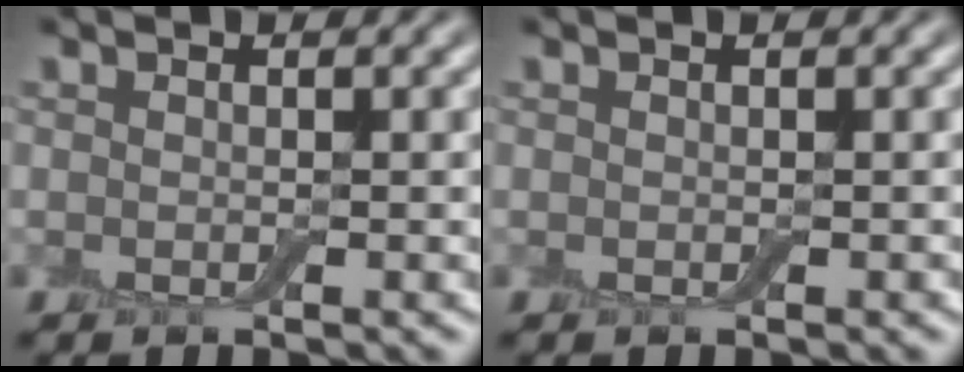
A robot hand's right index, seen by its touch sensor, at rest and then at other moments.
{"total": 0.0}